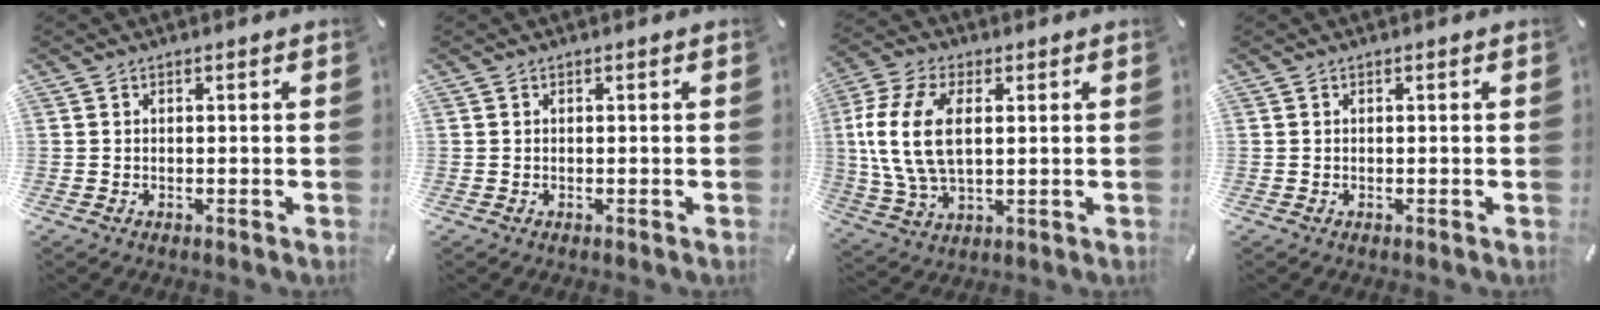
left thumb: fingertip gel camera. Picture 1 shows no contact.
{"total": 0.0}
{"total": 13.4, "force": [2.2, 7.9, 10.6], "torque": [-0.244, 0.001, 0.037]}
{"total": 0.0}